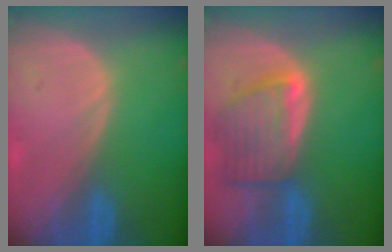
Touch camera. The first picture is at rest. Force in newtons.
{"total": 7.8, "press": 7.1, "slide": 3.2}